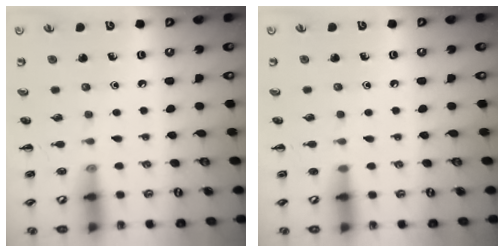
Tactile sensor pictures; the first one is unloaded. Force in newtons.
{"total": 0.7, "press": 0.7, "slide": 0.0}